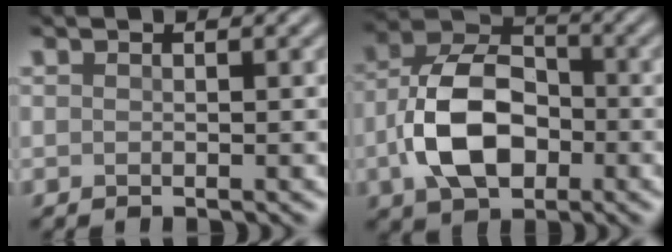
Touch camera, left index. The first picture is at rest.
{"total": 8.5, "force": [-1.9, 5.4, 6.2], "torque": [-0.126, 0.010, -0.041]}